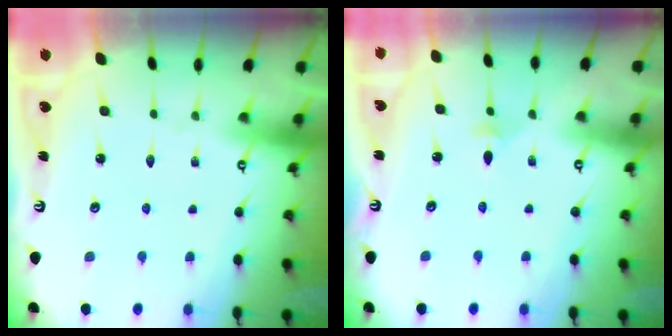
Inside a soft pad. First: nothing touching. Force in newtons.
{"total": 3.3, "press": 3.2, "slide": 0.8}